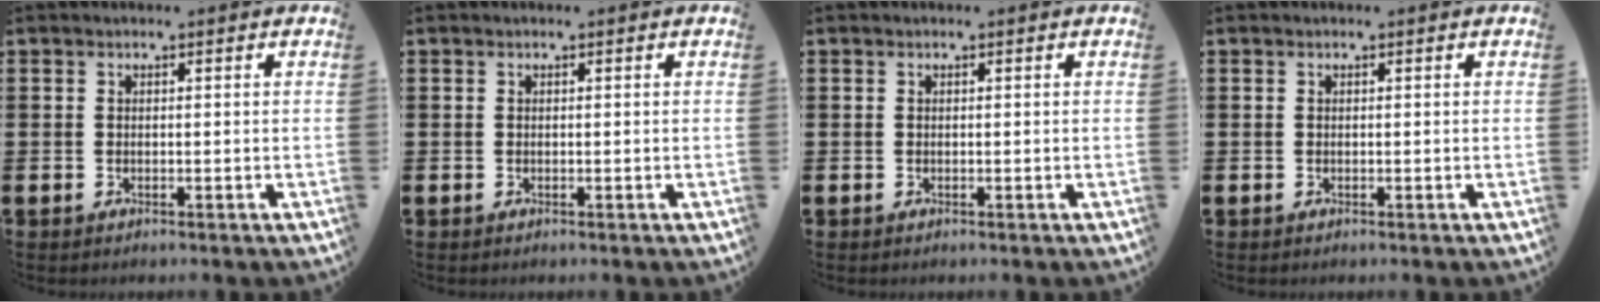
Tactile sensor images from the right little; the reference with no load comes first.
{"total": 0.0}
{"total": 0.0}
{"total": 0.0}